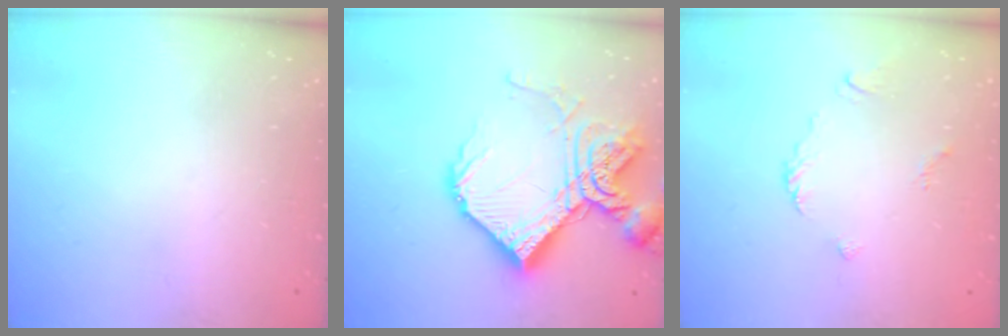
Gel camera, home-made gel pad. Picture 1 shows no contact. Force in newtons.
{"total": 22.7, "press": 22.5, "slide": 2.9}
{"total": 3.2, "press": 3.1, "slide": 0.6}